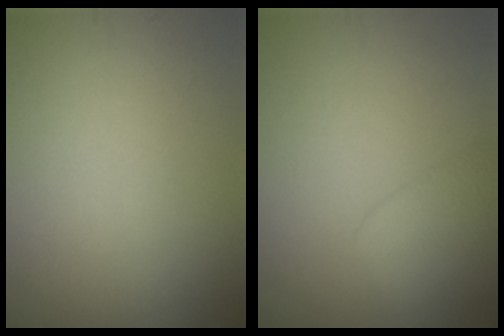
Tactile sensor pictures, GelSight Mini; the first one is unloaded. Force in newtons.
{"total": 3.1, "press": 3.1, "slide": 0.1}